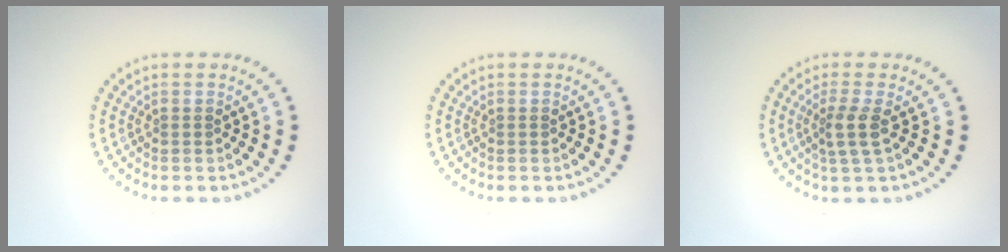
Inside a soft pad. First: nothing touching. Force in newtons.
{"total": 0.0}
{"total": 2.2, "press": 1.8, "slide": 1.3}